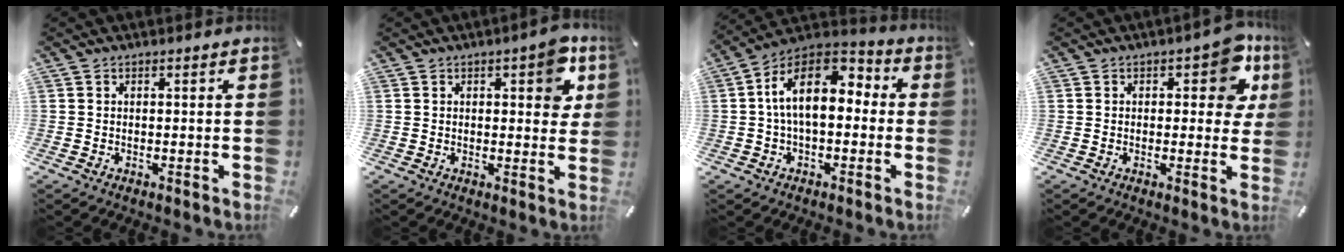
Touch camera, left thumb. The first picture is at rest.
{"total": 7.0, "force": [2.4, 3.5, 5.6], "torque": [-0.055, -0.009, 0.033]}
{"total": 13.7, "force": [1.6, 7.8, 11.2], "torque": [-0.213, -0.005, 0.026]}
{"total": 9.6, "force": [4.0, 5.1, 7.1], "torque": [-0.062, -0.016, 0.061]}